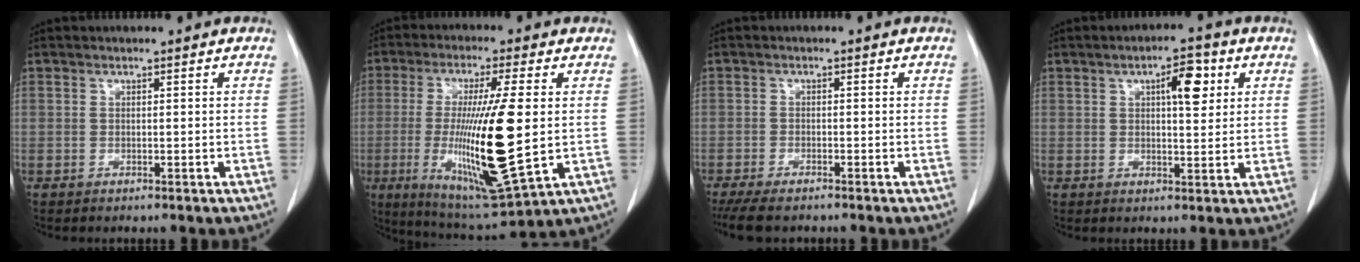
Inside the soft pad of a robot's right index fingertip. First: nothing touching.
{"total": 18.9, "force": [-1.5, 2.1, 18.8], "torque": [-0.363, -0.024, -0.016]}
{"total": 6.2, "force": [-5.2, 1.3, 3.0], "torque": [-0.048, -0.015, -0.087]}
{"total": 5.8, "force": [2.2, 1.8, 5.1], "torque": [-0.077, 0.005, 0.032]}